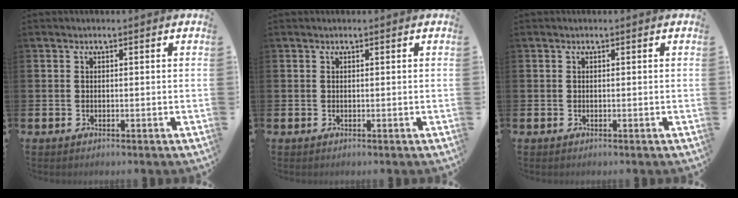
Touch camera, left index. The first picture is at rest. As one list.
[{"total": 0.0}, {"total": 0.0}]